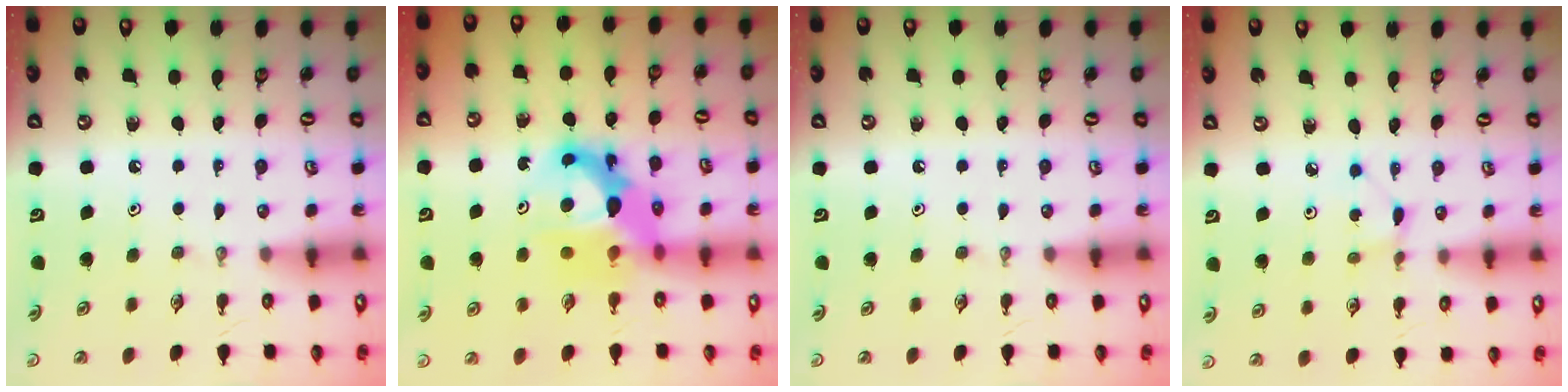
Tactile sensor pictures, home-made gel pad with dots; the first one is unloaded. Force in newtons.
{"total": 12.1, "press": 12.1, "slide": 1.3}
{"total": 0.0}
{"total": 0.9, "press": 0.9, "slide": 0.1}